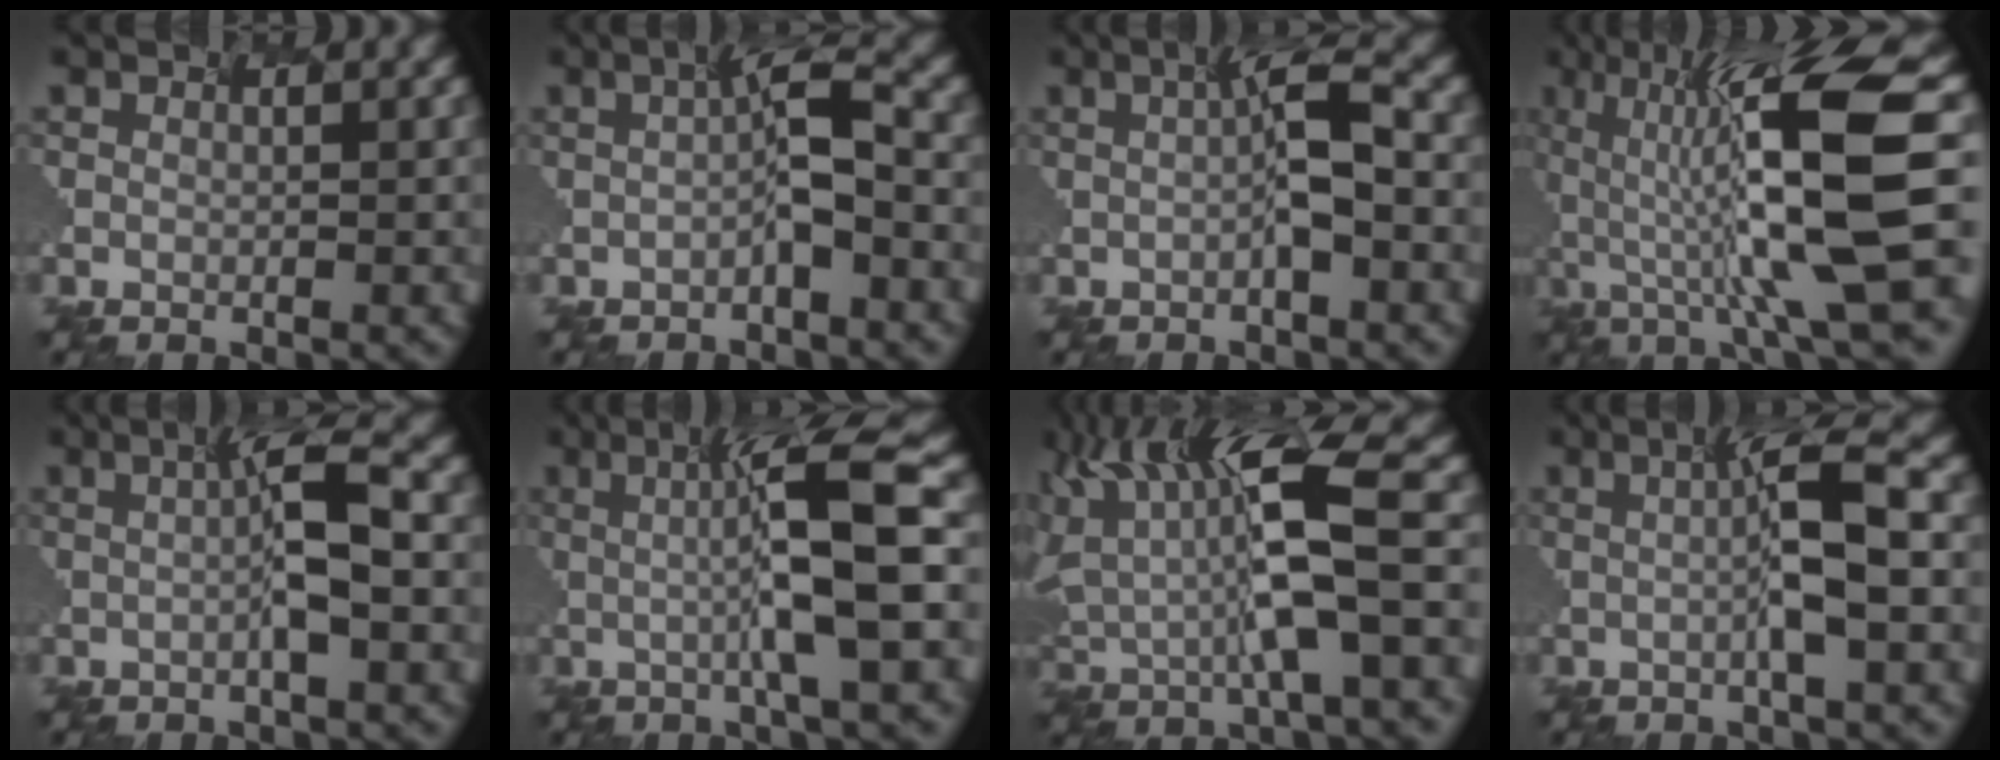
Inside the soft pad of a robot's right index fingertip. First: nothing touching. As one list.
[{"total": 2.6, "force": [-0.9, -0.4, 2.4], "torque": [-0.066, 0.006, 0.008]}, {"total": 2.8, "force": [-0.5, -0.3, 2.8], "torque": [-0.072, 0.003, 0.016]}, {"total": 11.3, "force": [-0.9, 1.4, 11.2], "torque": [-0.215, 0.014, 0.014]}, {"total": 3.5, "force": [-0.5, -0.3, 3.4], "torque": [-0.084, 0.002, 0.017]}, {"total": 7.5, "force": [-0.3, 0.5, 7.4], "torque": [-0.133, -0.001, 0.022]}, {"total": 10.4, "force": [1.0, 3.0, 9.9], "torque": [-0.198, 0.009, 0.040]}, {"total": 4.7, "force": [-0.4, 0.0, 4.7], "torque": [-0.098, 0.004, 0.017]}]